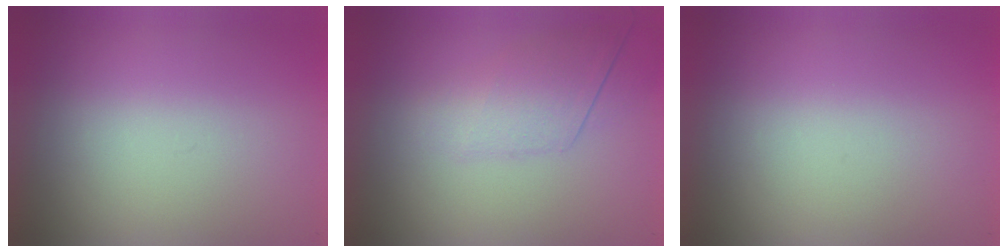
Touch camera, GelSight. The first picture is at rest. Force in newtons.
{"total": 2.3}
{"total": 0.0}